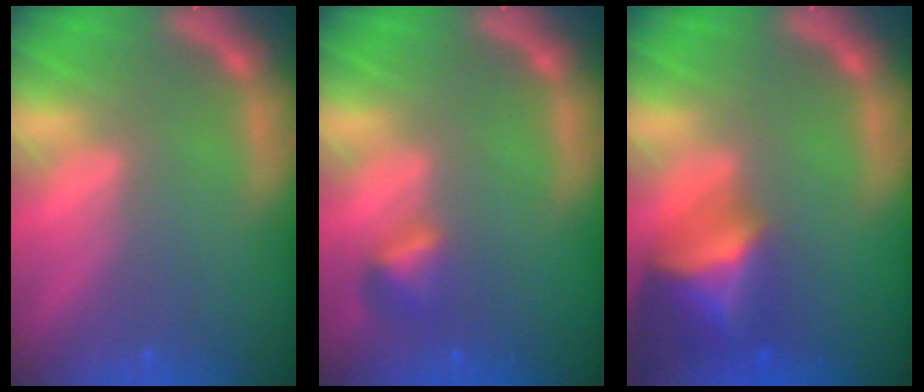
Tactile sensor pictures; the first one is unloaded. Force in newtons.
{"total": 1.9}
{"total": 6.4}